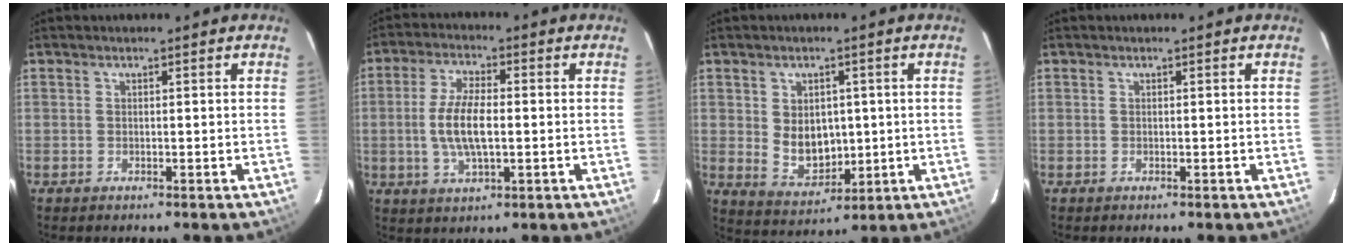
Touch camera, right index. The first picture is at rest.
{"total": 9.5, "force": [-0.7, 3.6, 8.8], "torque": [-0.177, 0.002, -0.013]}
{"total": 7.7, "force": [0.6, 5.9, 4.9], "torque": [-0.091, -0.004, 0.032]}
{"total": 0.0}